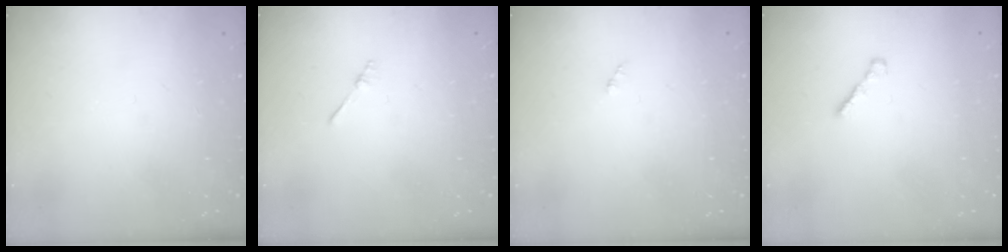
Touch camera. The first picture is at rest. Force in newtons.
{"total": 2.0, "press": 2.0, "slide": 0.3}
{"total": 0.7, "press": 0.7, "slide": 0.1}
{"total": 1.3, "press": 1.3, "slide": 0.4}